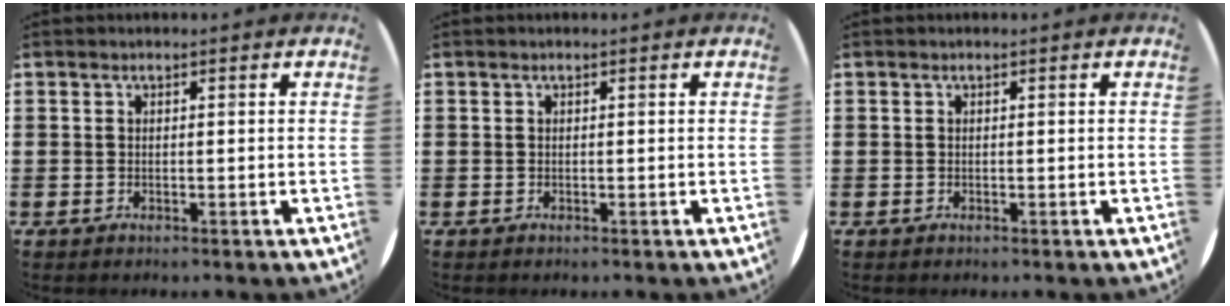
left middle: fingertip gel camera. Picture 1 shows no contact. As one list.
[{"total": 0.0}, {"total": 0.0}]